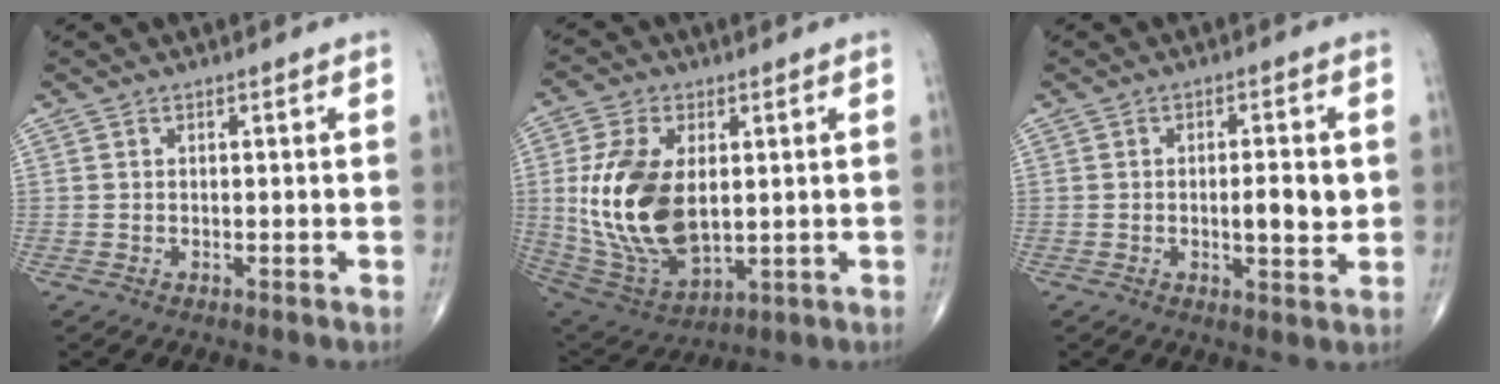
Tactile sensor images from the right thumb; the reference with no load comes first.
{"total": 18.6, "force": [1.5, 10.7, 15.2], "torque": [-0.300, -0.017, 0.045]}
{"total": 6.2, "force": [0.0, 2.0, 5.9], "torque": [-0.080, -0.006, -0.001]}